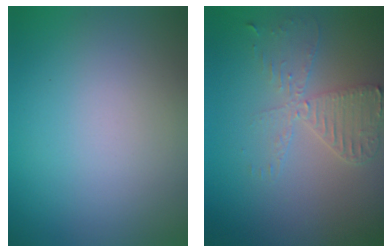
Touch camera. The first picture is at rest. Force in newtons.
{"total": 3.3, "press": 2.8, "slide": 1.7}